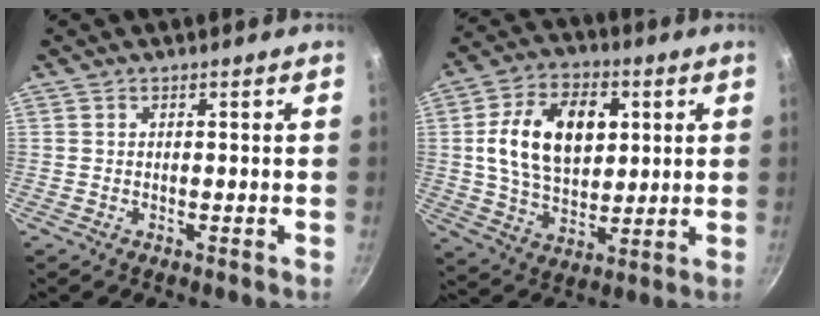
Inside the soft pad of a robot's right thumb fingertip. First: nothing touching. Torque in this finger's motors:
{"motor_torque": [1.06, 1.24, 0.34, -0.16, 0.32]}